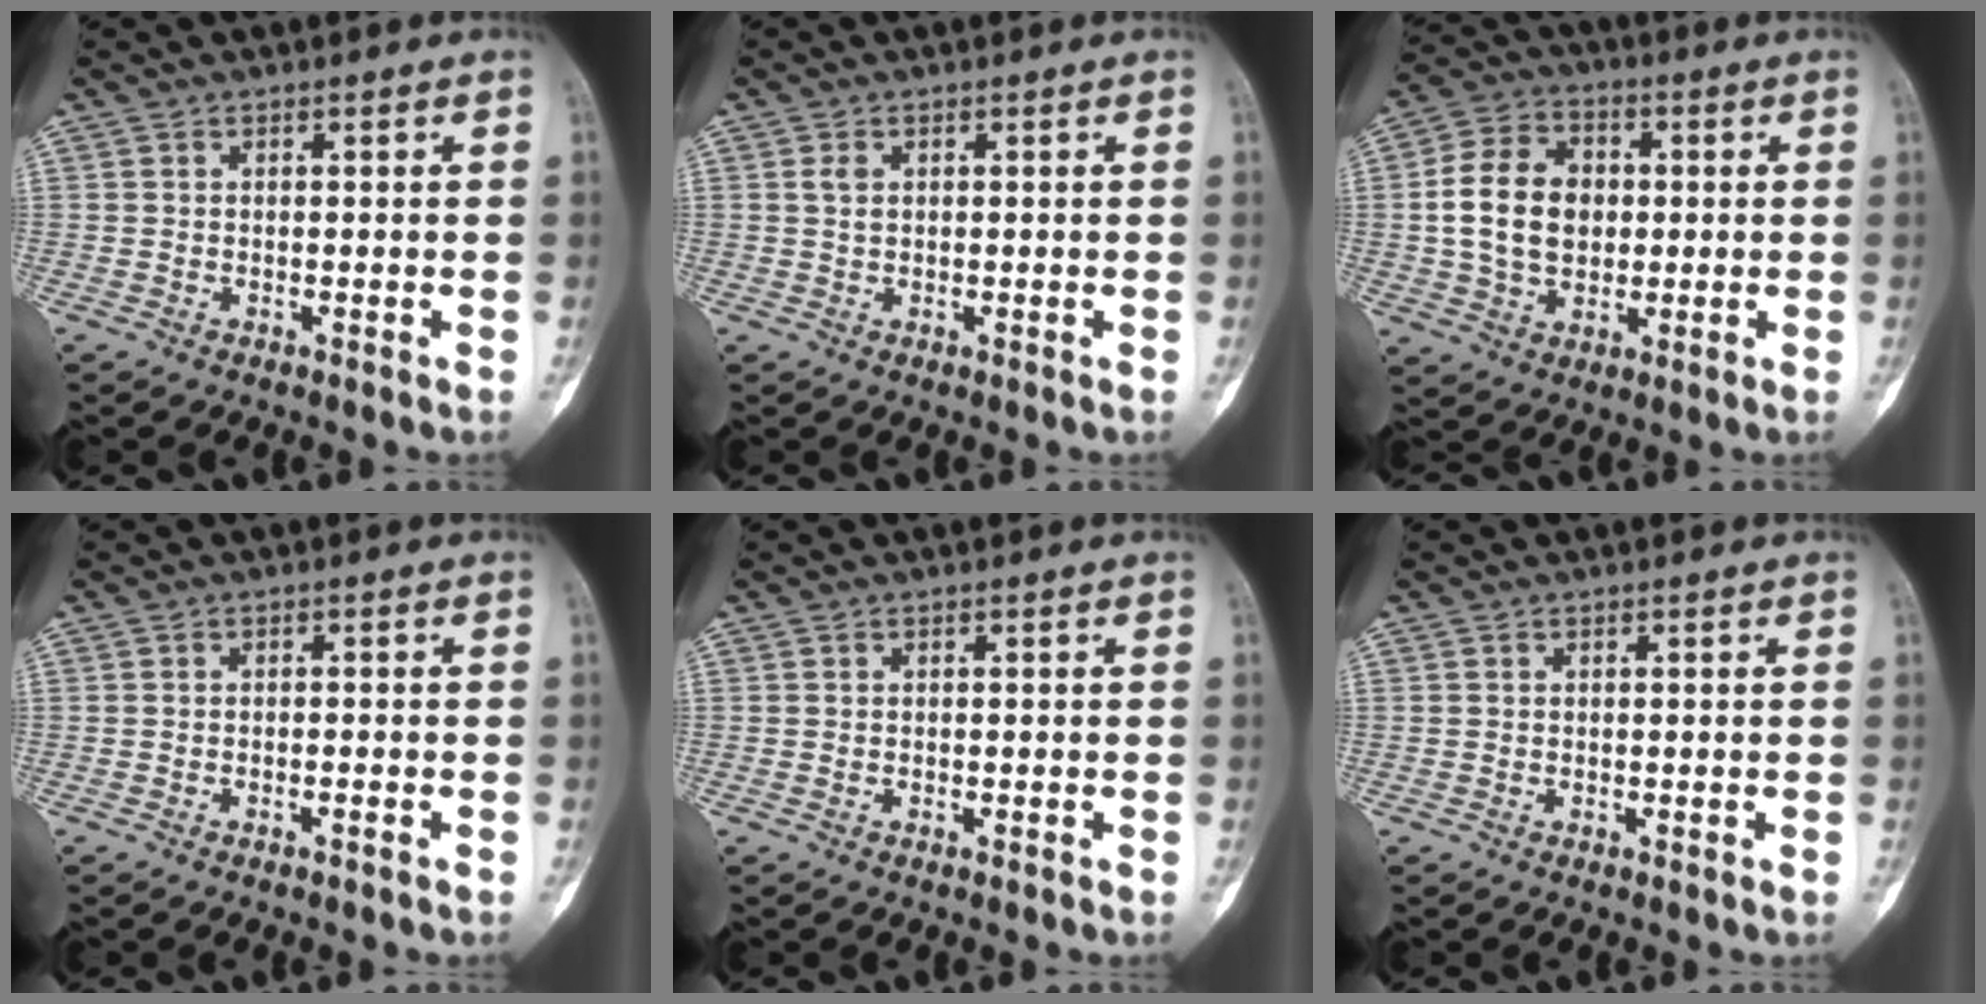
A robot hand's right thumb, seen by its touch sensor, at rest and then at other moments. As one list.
[{"total": 1.7, "force": [0.5, 1.1, 1.2], "torque": [-0.021, 0.002, 0.011]}, {"total": 13.0, "force": [0.6, 9.6, 8.7], "torque": [-0.138, 0.013, 0.011]}, {"total": 1.0, "force": [-0.7, 0.1, 0.7], "torque": [-0.020, 0.010, -0.006]}, {"total": 0.0}, {"total": 0.0}]